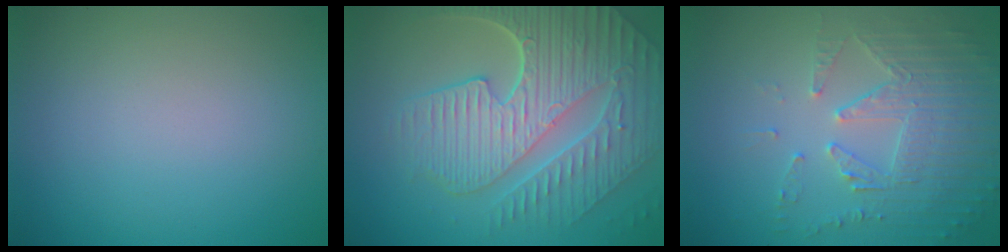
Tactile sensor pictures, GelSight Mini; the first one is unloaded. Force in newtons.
{"total": 9.5, "press": 6.4, "slide": 7.1}
{"total": 5.1, "press": 3.7, "slide": 3.6}